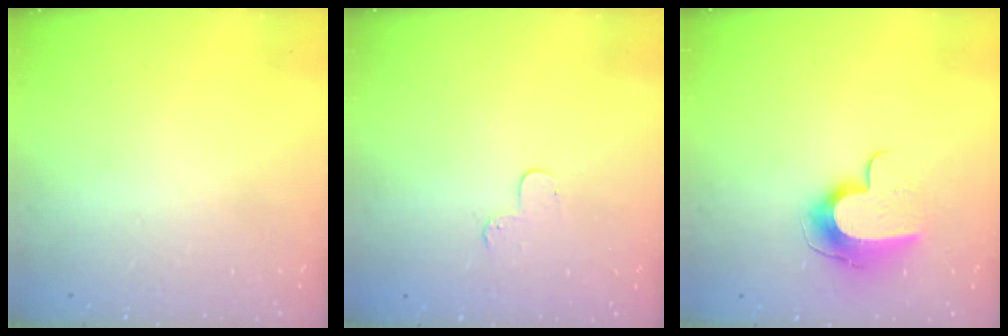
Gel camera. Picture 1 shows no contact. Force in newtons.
{"total": 3.7, "press": 3.7, "slide": 0.5}
{"total": 10.0, "press": 9.9, "slide": 0.8}